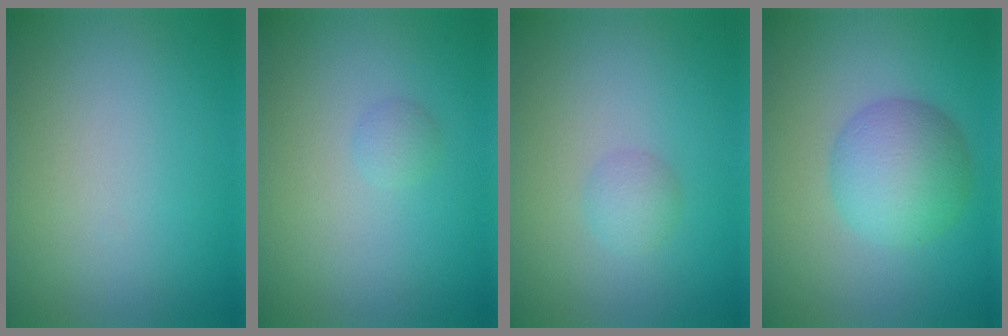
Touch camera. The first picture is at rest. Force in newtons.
{"total": 0.8, "press": 0.8, "slide": 0.0}
{"total": 1.5, "press": 1.5, "slide": 0.1}
{"total": 5.0, "press": 5.0, "slide": 0.2}